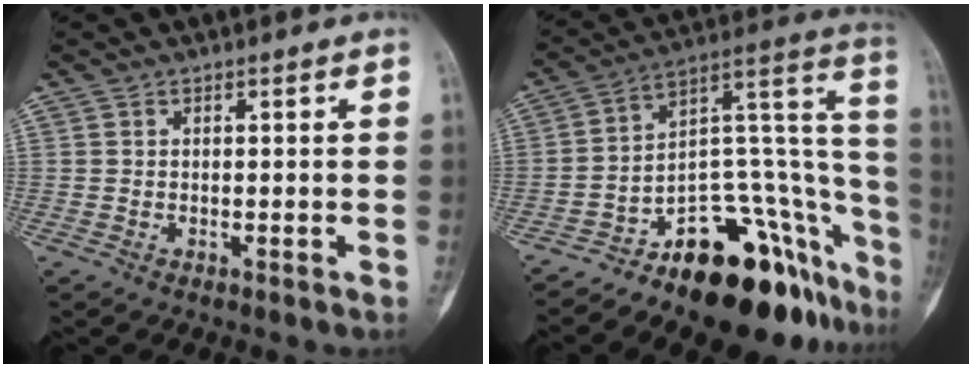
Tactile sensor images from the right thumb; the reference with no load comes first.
{"total": 25.3, "force": [-15.2, 10.6, 17.2], "torque": [-0.120, 0.133, -0.226]}